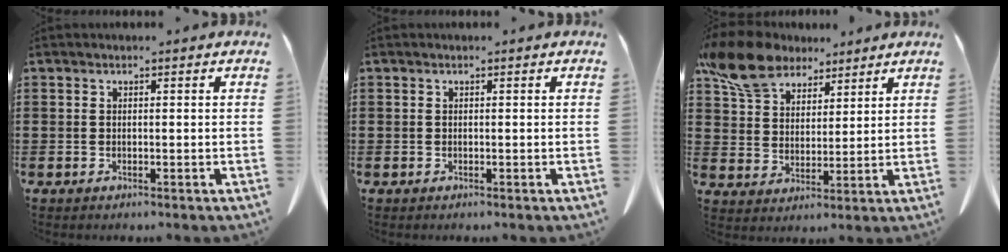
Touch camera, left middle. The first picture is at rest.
{"total": 0.0}
{"total": 10.9, "force": [8.7, 5.1, 4.2], "torque": [-0.111, -0.021, 0.168]}